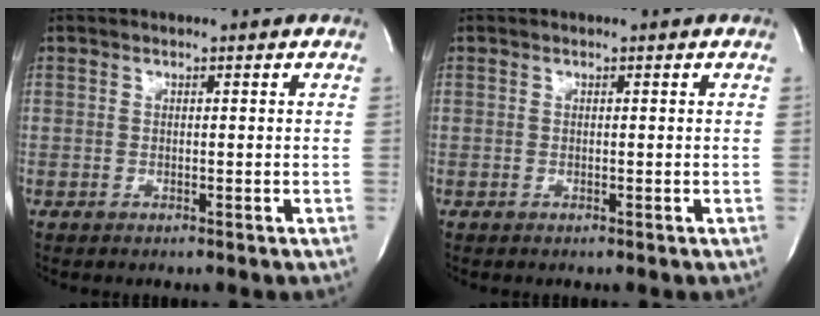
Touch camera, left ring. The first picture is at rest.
{"total": 0.0}